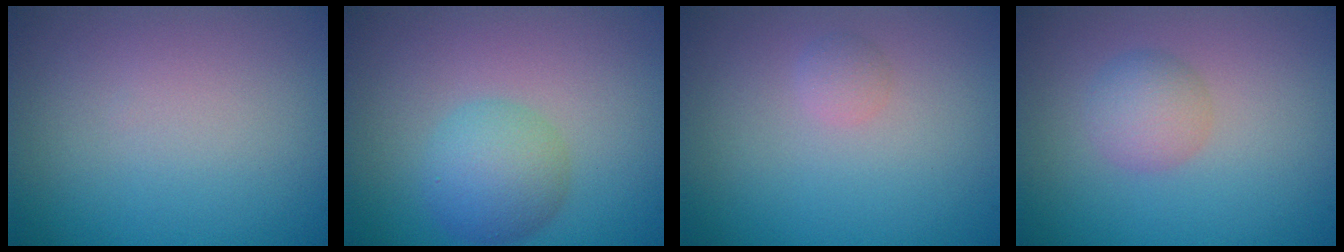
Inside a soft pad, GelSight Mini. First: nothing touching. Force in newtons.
{"total": 3.6, "press": 3.6, "slide": 0.2}
{"total": 0.9, "press": 0.9, "slide": 0.1}
{"total": 2.3, "press": 2.3, "slide": 0.0}